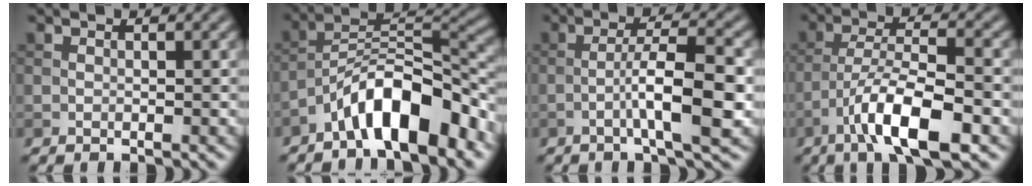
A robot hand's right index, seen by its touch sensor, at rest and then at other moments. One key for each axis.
{"total": 8.7, "fx": -5.6, "fy": 2.5, "fz": 6.2, "tx": -0.099, "ty": 0.017, "tz": -0.099}
{"total": 6.1, "fx": -1.9, "fy": 0.9, "fz": 5.7, "tx": -0.093, "ty": 0.014, "tz": -0.036}
{"total": 8.6, "fx": -4.5, "fy": 2.4, "fz": 6.9, "tx": -0.119, "ty": 0.009, "tz": -0.082}